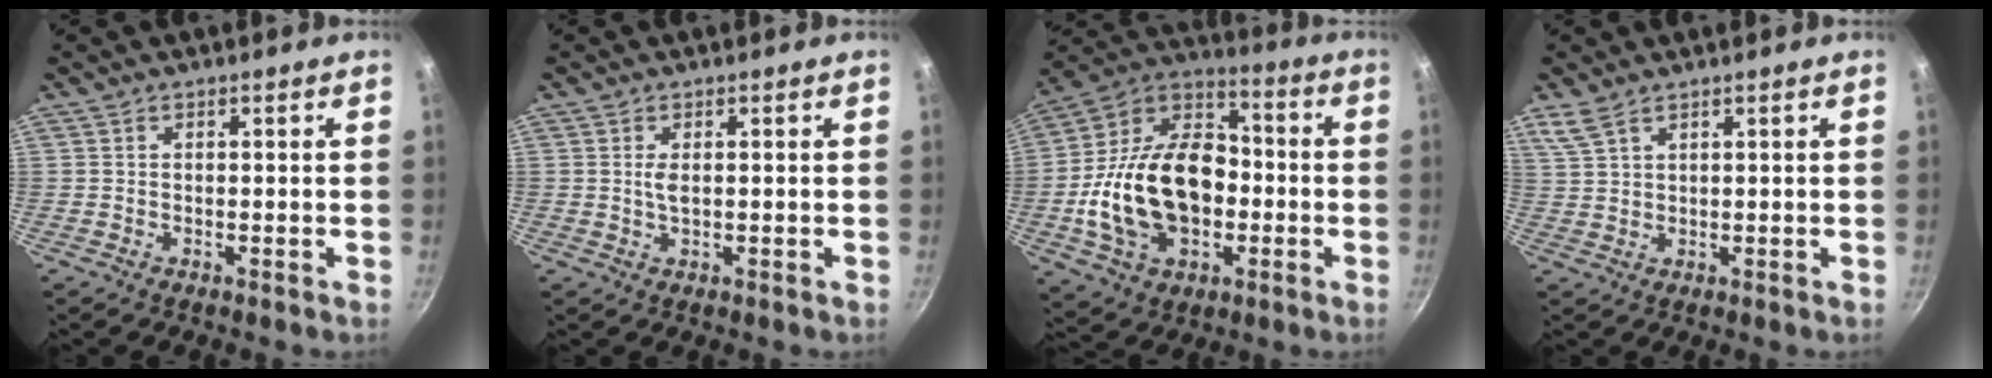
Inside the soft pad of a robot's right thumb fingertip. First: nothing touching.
{"total": 2.0, "force": [0.3, 1.0, 1.7], "torque": [-0.033, -0.001, 0.005]}
{"total": 24.2, "force": [-3.5, 16.3, 17.5], "torque": [-0.295, 0.052, -0.062]}
{"total": 2.7, "force": [2.0, 1.1, 1.4], "torque": [-0.030, -0.004, 0.048]}